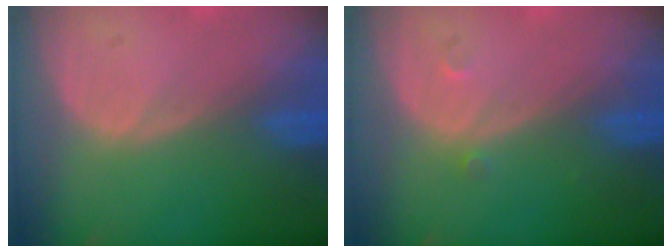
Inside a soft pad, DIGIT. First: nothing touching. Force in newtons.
{"total": 0.9, "press": 0.7, "slide": 0.5}